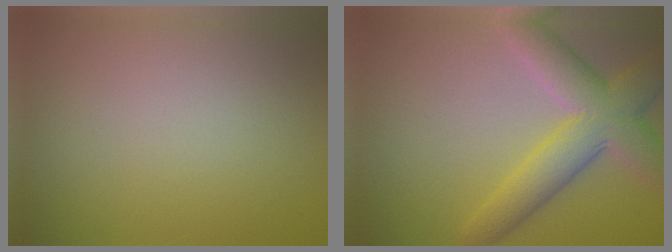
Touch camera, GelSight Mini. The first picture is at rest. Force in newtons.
{"total": 7.1, "press": 7.0, "slide": 0.4}